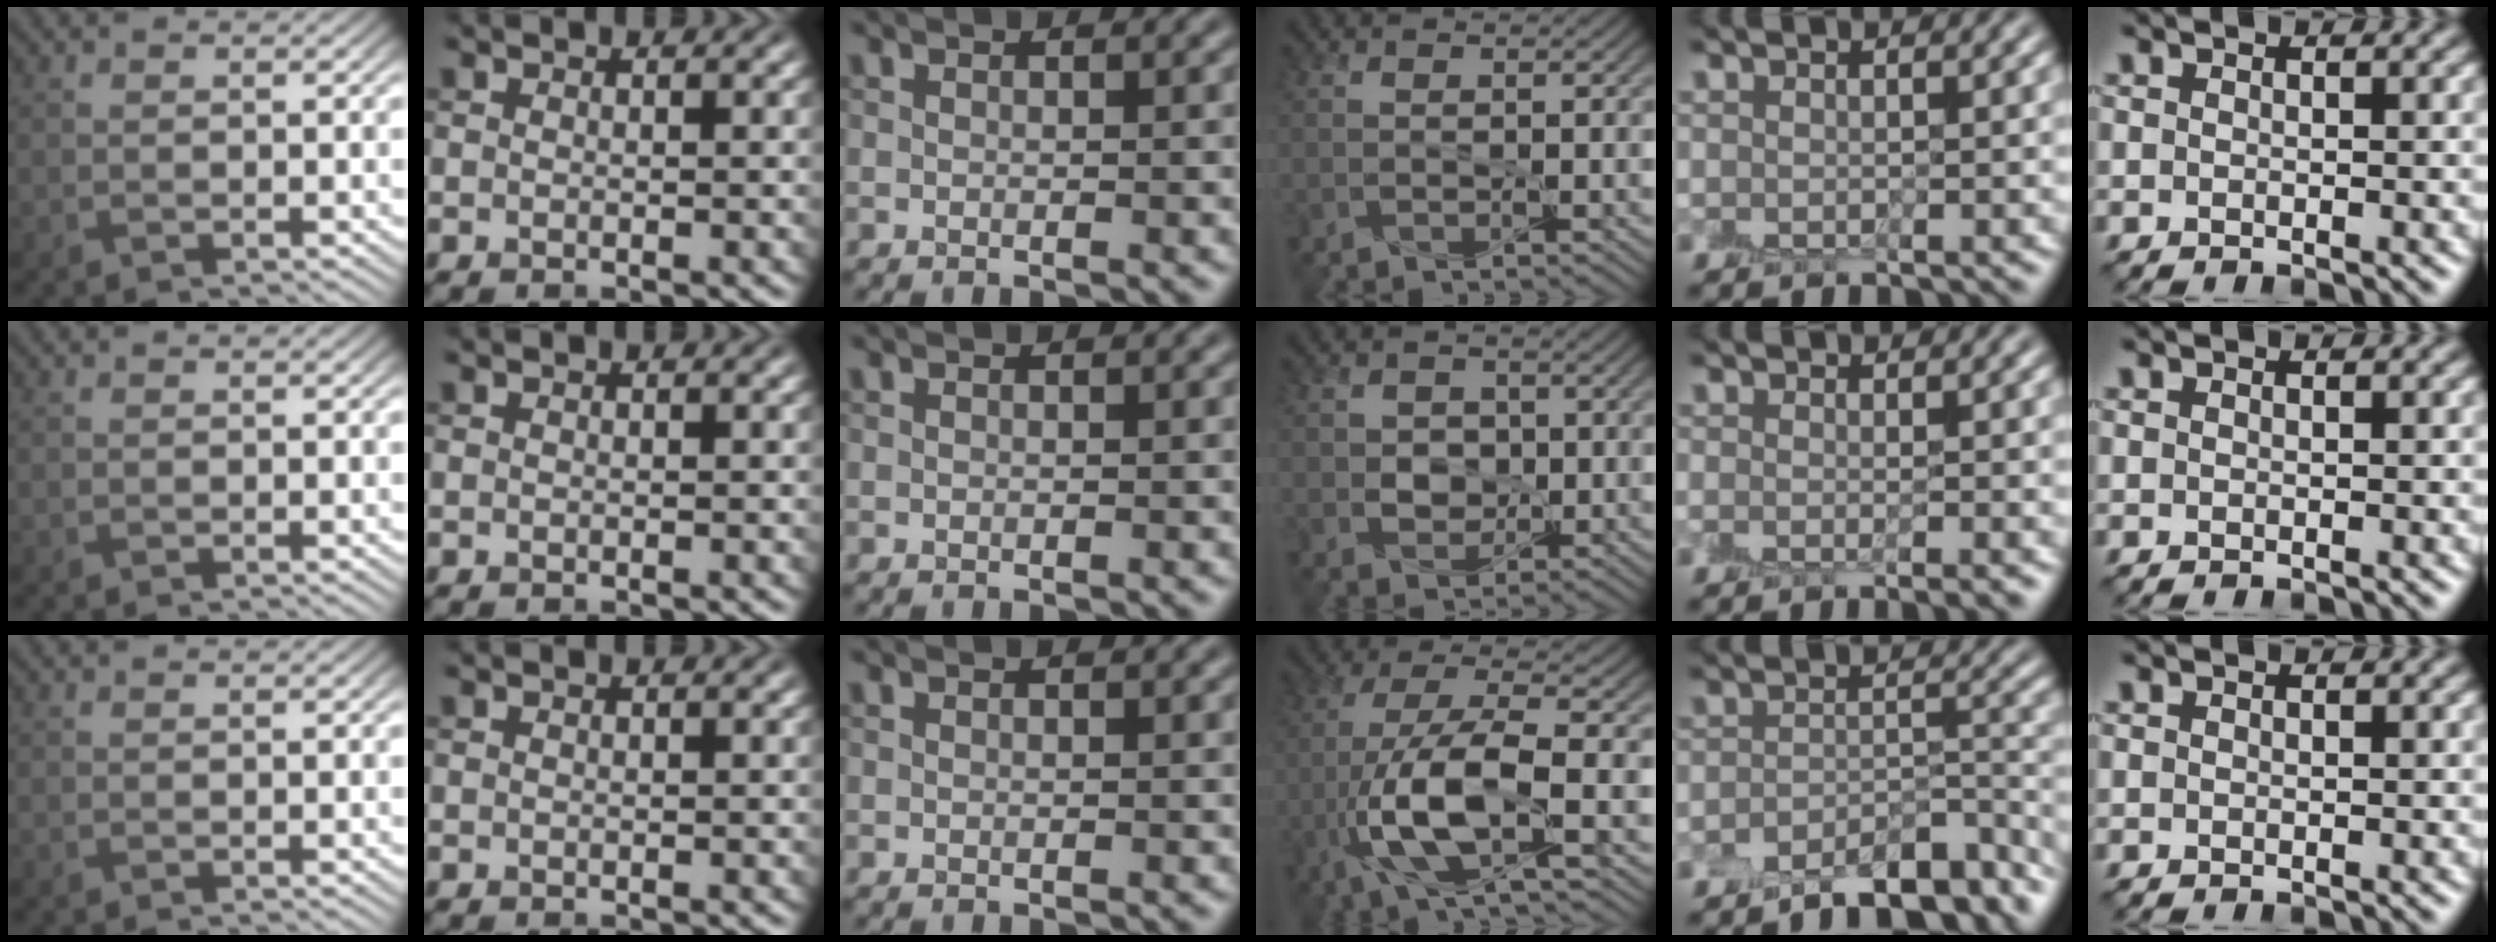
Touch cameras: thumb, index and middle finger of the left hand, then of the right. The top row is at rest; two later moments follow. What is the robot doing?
{"motion": "peel", "object": "small bumper sticker"}